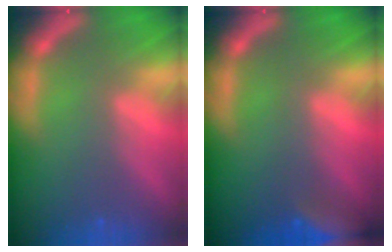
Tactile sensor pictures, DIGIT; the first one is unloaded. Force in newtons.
{"total": 7.0}